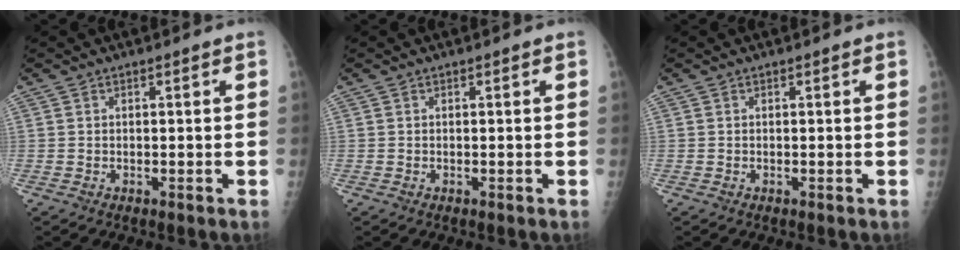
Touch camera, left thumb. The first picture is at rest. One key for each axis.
{"total": 0.0}
{"total": 0.0}